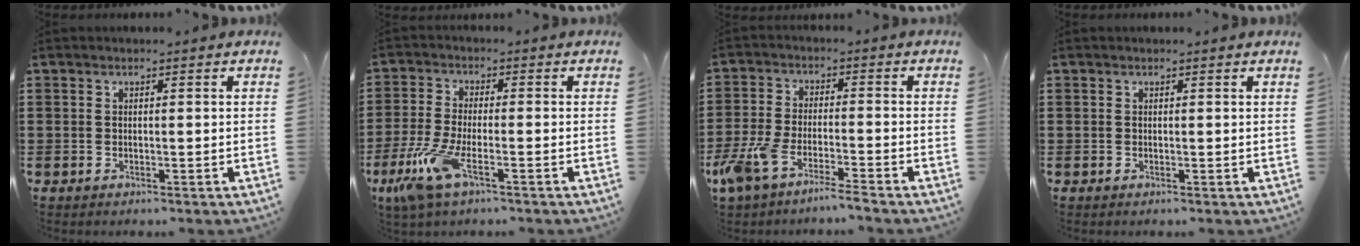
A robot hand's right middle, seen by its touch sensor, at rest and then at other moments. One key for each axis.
{"total": 7.5, "fx": -3.9, "fy": 2.2, "fz": 6.0, "tx": -0.143, "ty": -0.016, "tz": -0.073}
{"total": 5.8, "fx": -4.9, "fy": 0.3, "fz": 3.0, "tx": -0.091, "ty": -0.018, "tz": -0.100}
{"total": 0.0}